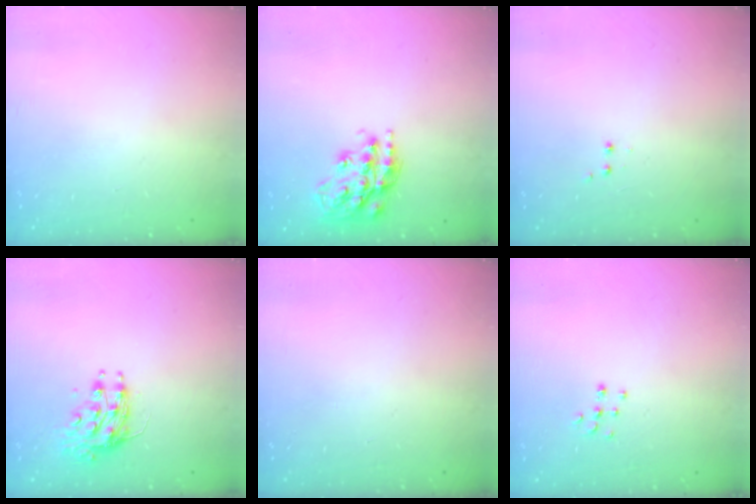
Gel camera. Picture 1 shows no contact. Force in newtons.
{"total": 19.7, "press": 19.6, "slide": 1.4}
{"total": 2.0, "press": 1.8, "slide": 0.9}
{"total": 10.4, "press": 10.3, "slide": 0.8}
{"total": 0.0}
{"total": 5.8, "press": 5.8, "slide": 0.4}